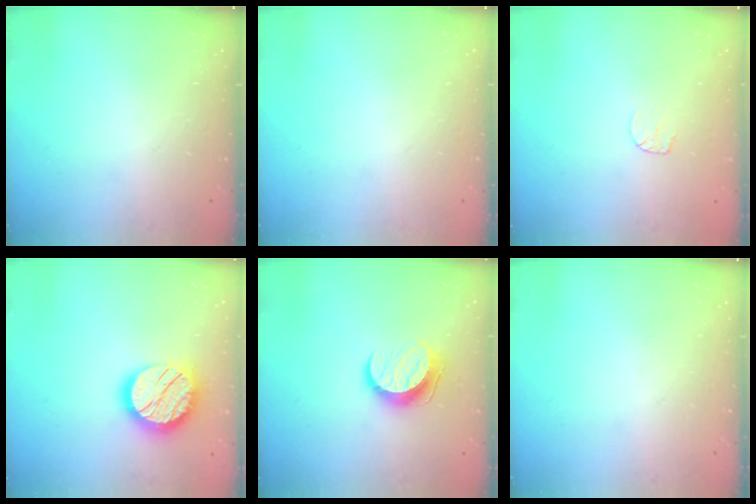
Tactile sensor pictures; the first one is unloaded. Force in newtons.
{"total": 0.0}
{"total": 3.8, "press": 3.8, "slide": 0.4}
{"total": 18.0, "press": 17.9, "slide": 1.2}
{"total": 9.7, "press": 9.7, "slide": 0.2}
{"total": 0.0}